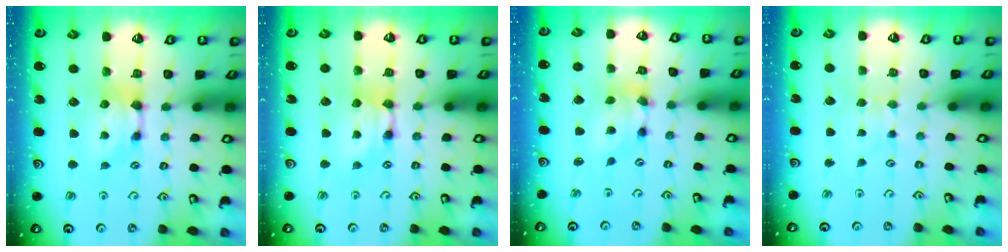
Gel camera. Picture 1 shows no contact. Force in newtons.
{"total": 1.8, "press": 1.8, "slide": 0.1}
{"total": 4.4, "press": 4.1, "slide": 1.4}
{"total": 2.9, "press": 2.8, "slide": 0.4}